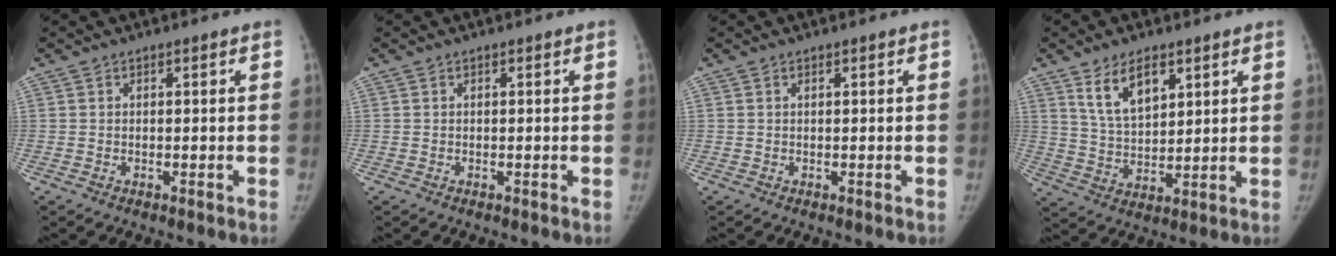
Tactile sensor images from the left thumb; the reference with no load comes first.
{"total": 0.0}
{"total": 0.0}
{"total": 9.1, "force": [5.1, 4.6, 6.0], "torque": [-0.088, -0.032, 0.101]}